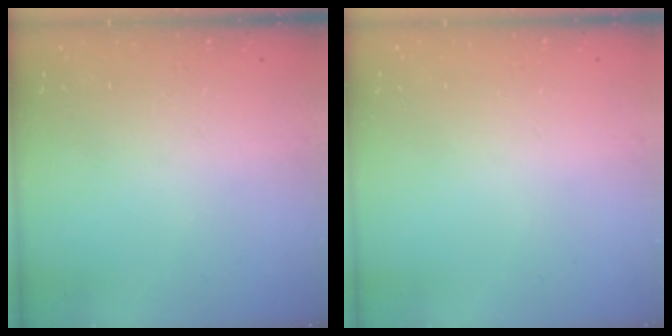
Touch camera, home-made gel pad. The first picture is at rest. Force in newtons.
{"total": 0.0}